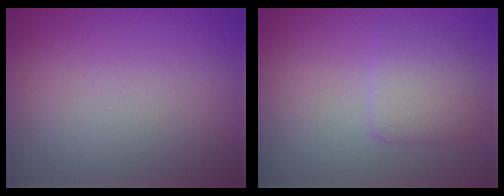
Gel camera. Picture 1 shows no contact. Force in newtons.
{"total": 2.5, "press": 2.5, "slide": 0.4}